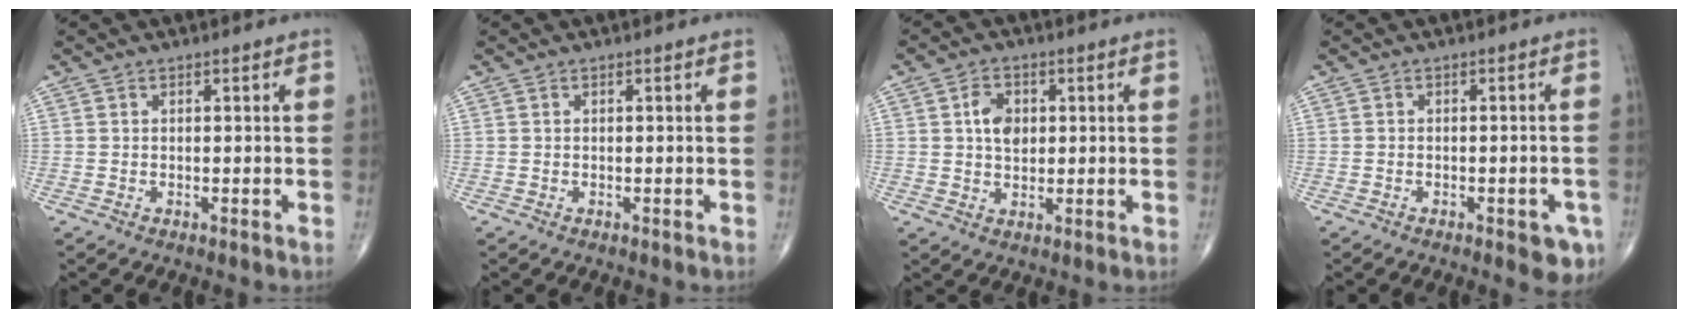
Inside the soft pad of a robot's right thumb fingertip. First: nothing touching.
{"total": 0.0}
{"total": 5.2, "force": [1.1, 3.7, 3.6], "torque": [-0.049, -0.002, 0.015]}
{"total": 4.9, "force": [-2.3, 2.0, 3.8], "torque": [-0.031, 0.007, -0.024]}